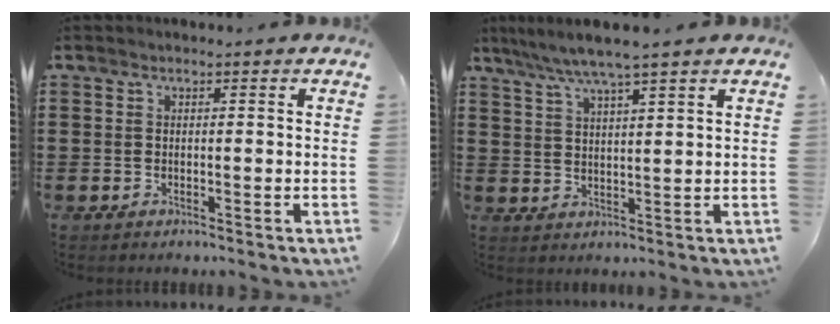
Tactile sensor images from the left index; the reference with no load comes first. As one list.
[{"total": 4.8, "force": [3.9, -0.4, 2.7], "torque": [-0.064, -0.014, 0.068]}]